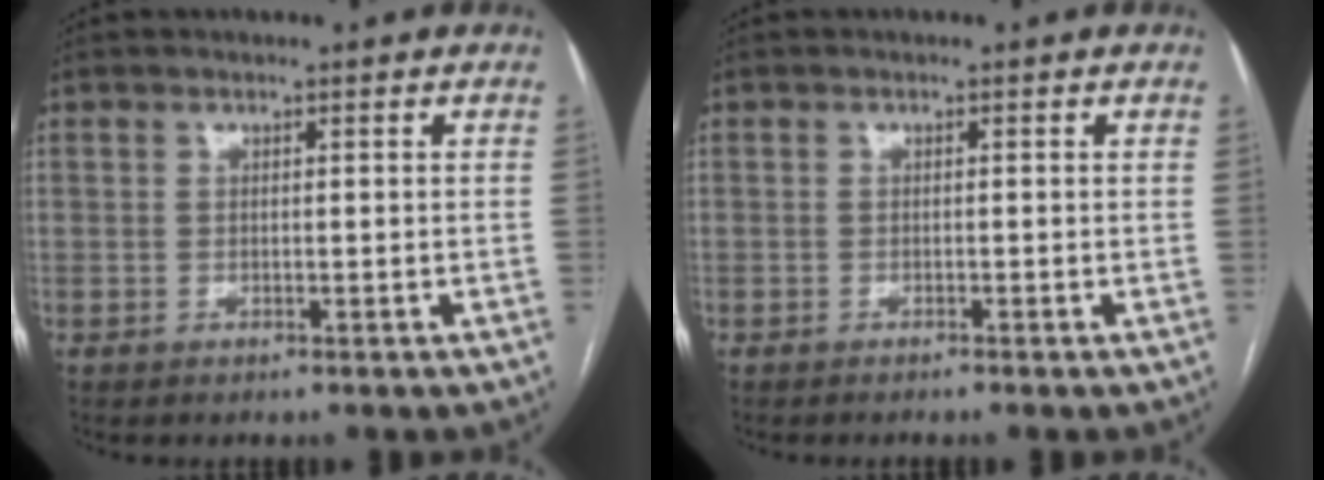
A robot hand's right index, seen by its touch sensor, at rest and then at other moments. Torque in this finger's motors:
{"motor_torque": [-0.02, 0.06, -0.06, 0.01]}